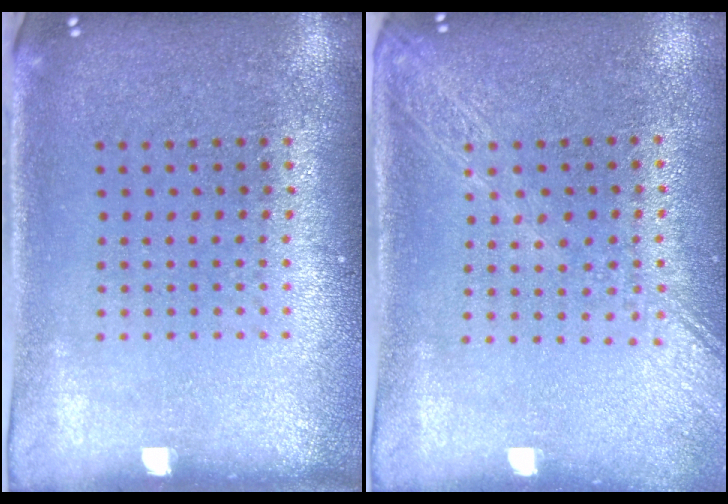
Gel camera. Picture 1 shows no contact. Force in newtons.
{"total": 1.9, "press": 1.7, "slide": 1.0}